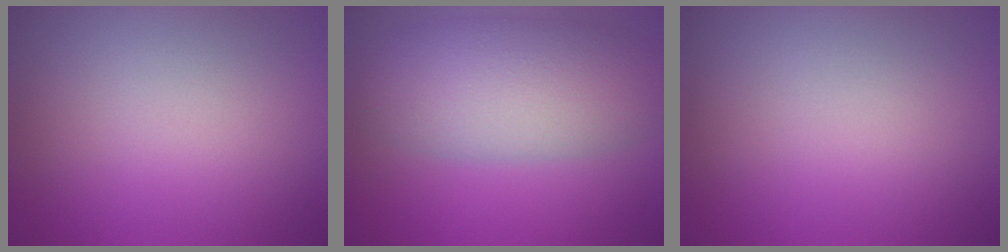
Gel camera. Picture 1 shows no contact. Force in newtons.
{"total": 7.3, "press": 7.3, "slide": 0.2}
{"total": 0.0}